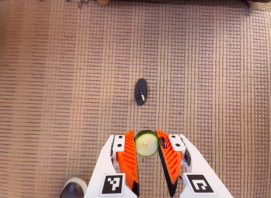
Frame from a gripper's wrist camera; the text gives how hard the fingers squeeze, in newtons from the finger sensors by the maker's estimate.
{"total": 8.3, "left": 8.3, "right": 8.4}